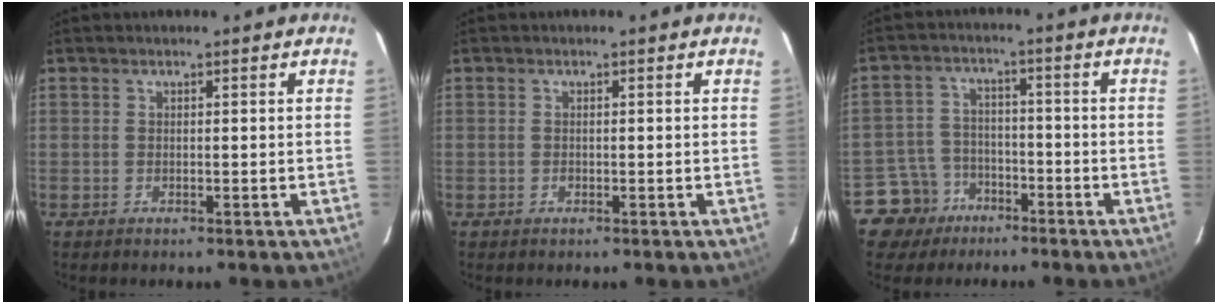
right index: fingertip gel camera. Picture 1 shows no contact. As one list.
[{"total": 0.6, "force": [-0.2, 0.4, 0.3], "torque": [-0.005, 0.001, -0.003]}, {"total": 7.8, "force": [-4.9, 6.1, 0.3], "torque": [-0.028, 0.031, -0.078]}]